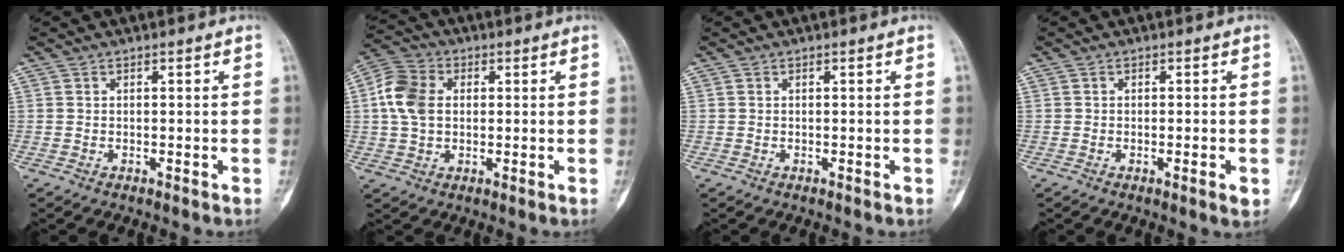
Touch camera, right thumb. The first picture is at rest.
{"total": 8.3, "force": [1.1, 6.1, 5.6], "torque": [-0.114, 0.017, 0.013]}
{"total": 0.0}
{"total": 2.1, "force": [-0.6, 0.4, 2.0], "torque": [-0.032, -0.005, -0.006]}